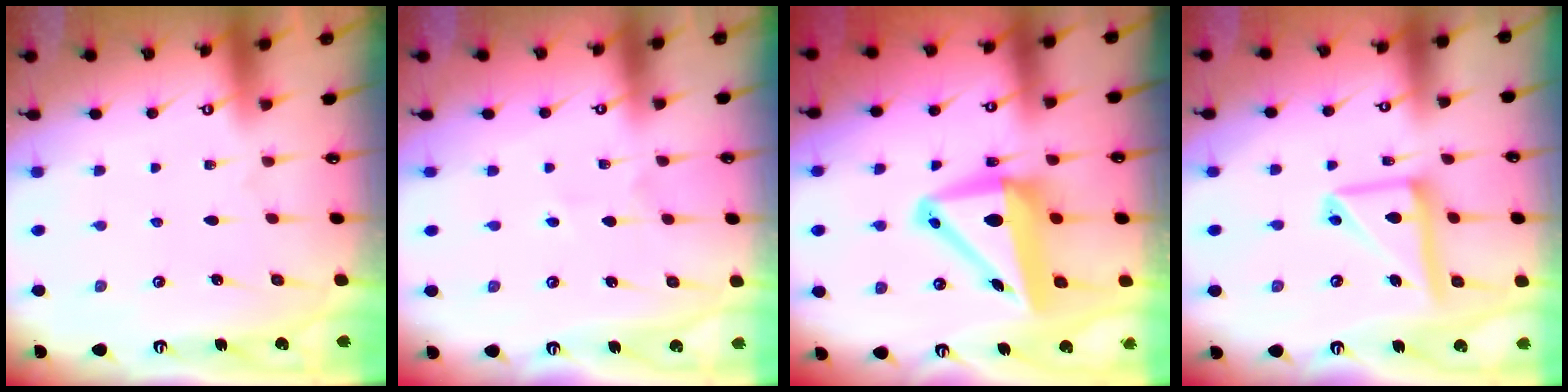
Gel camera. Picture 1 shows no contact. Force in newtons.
{"total": 1.9, "press": 1.9, "slide": 0.5}
{"total": 11.4, "press": 11.1, "slide": 2.6}
{"total": 14.1, "press": 14.1, "slide": 1.5}